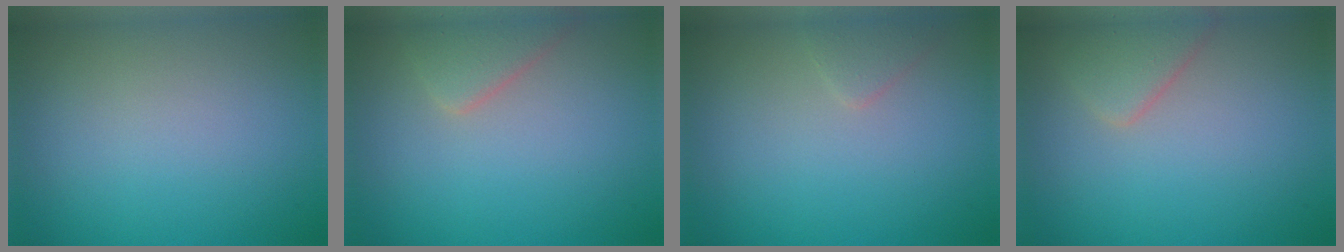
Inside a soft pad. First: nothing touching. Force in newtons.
{"total": 2.4, "press": 2.4, "slide": 0.2}
{"total": 1.1, "press": 1.1, "slide": 0.1}
{"total": 2.3, "press": 2.3, "slide": 0.1}